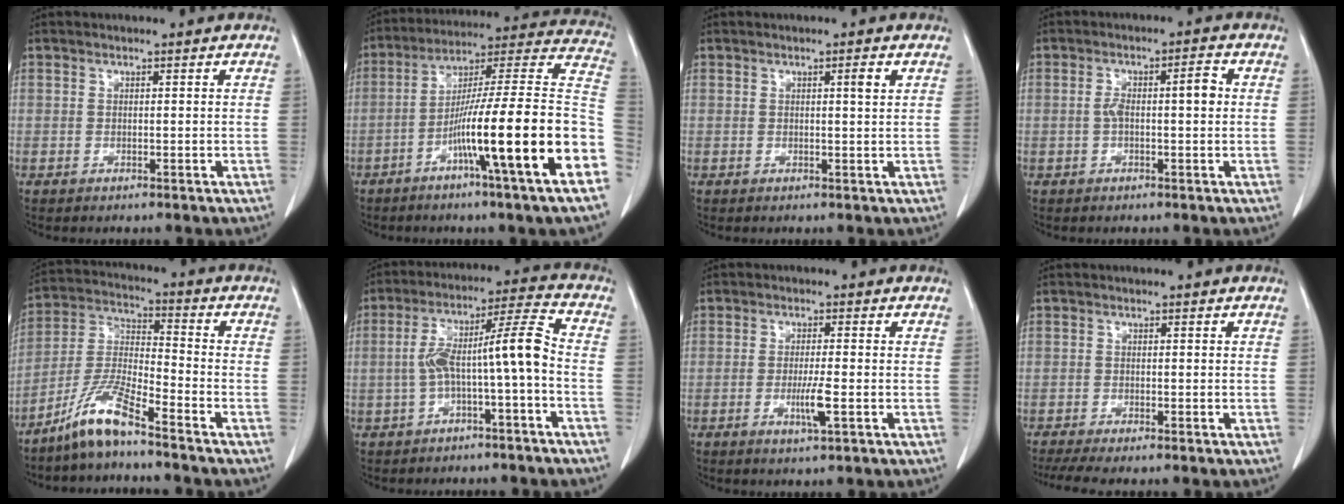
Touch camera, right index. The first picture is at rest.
{"total": 23.1, "force": [-8.6, -0.9, 21.4], "torque": [-0.270, -0.003, -0.148]}
{"total": 1.3, "force": [0.5, -0.1, 1.2], "torque": [-0.023, 0.000, 0.009]}
{"total": 4.6, "force": [-0.1, 1.0, 4.5], "torque": [-0.078, 0.022, 0.000]}
{"total": 9.1, "force": [-7.0, 0.2, 5.8], "torque": [-0.135, -0.012, -0.141]}
{"total": 9.8, "force": [-2.2, 0.1, 9.5], "torque": [-0.164, 0.041, -0.038]}
{"total": 3.9, "force": [-1.3, -0.2, 3.6], "torque": [-0.070, -0.008, -0.023]}
{"total": 5.6, "force": [-4.7, 0.1, 3.1], "torque": [-0.044, -0.012, -0.073]}